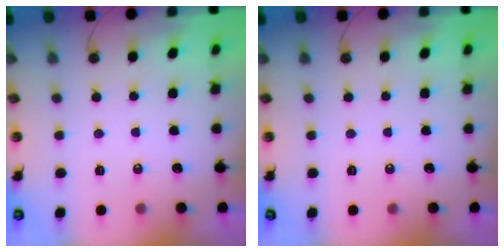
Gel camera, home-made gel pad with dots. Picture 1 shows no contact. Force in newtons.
{"total": 0.0}